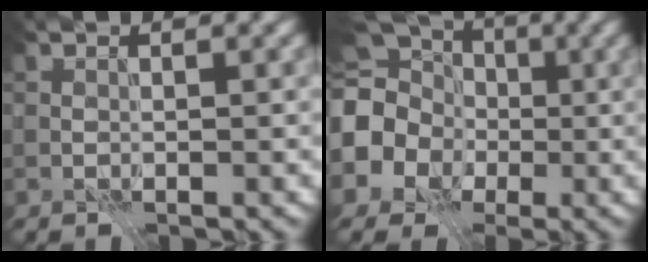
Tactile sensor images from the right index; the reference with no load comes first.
{"total": 13.8, "force": [0.0, 12.5, 5.8], "torque": [-0.154, 0.013, -0.048]}